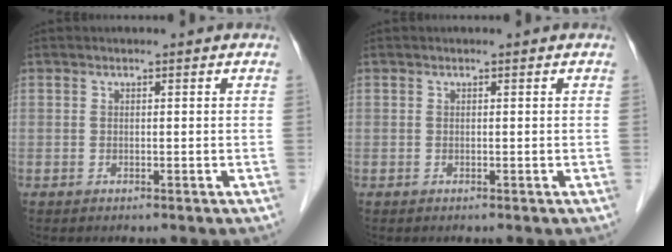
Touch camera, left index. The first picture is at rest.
{"total": 0.0}